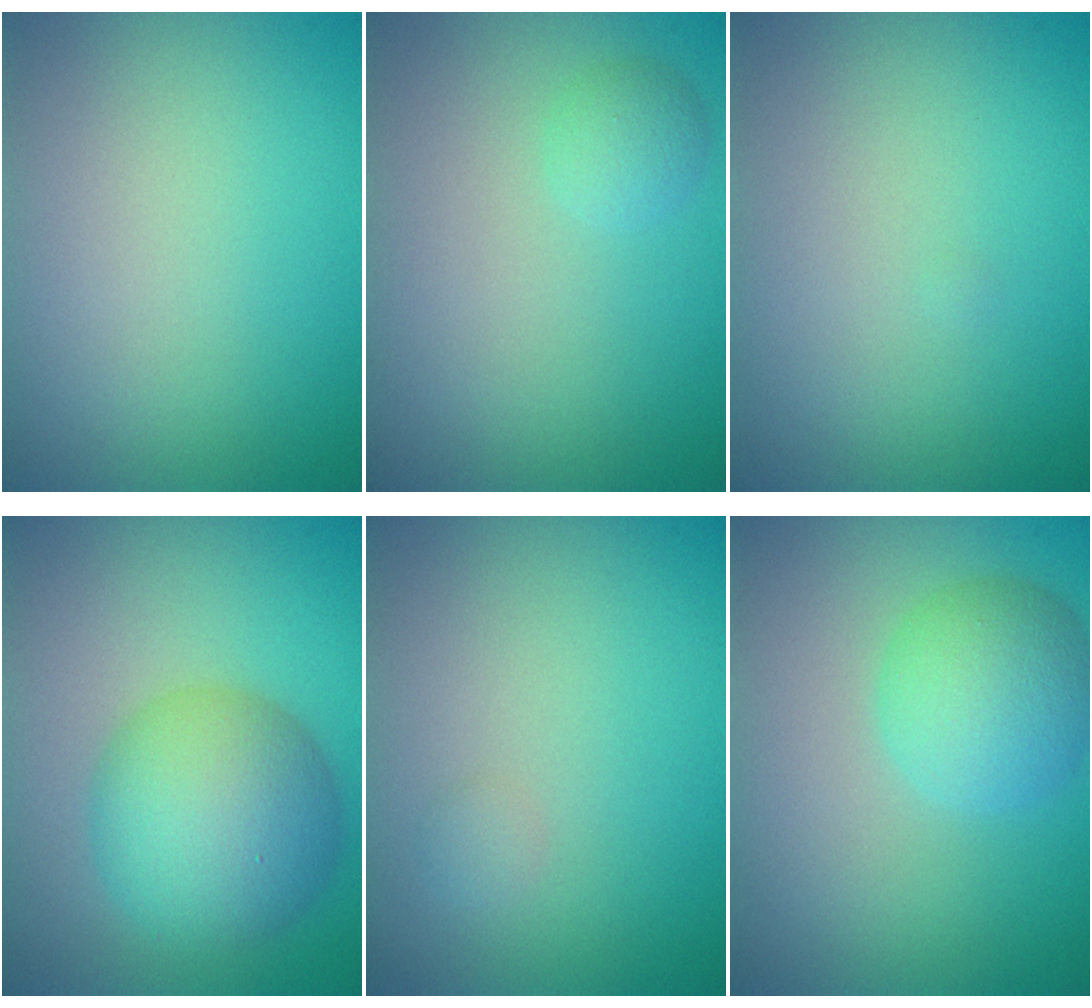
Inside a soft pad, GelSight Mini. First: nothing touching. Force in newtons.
{"total": 1.3, "press": 1.3, "slide": 0.0}
{"total": 0.0}
{"total": 7.6, "press": 7.6, "slide": 0.1}
{"total": 0.6, "press": 0.6, "slide": 0.0}
{"total": 4.5, "press": 4.5, "slide": 0.2}